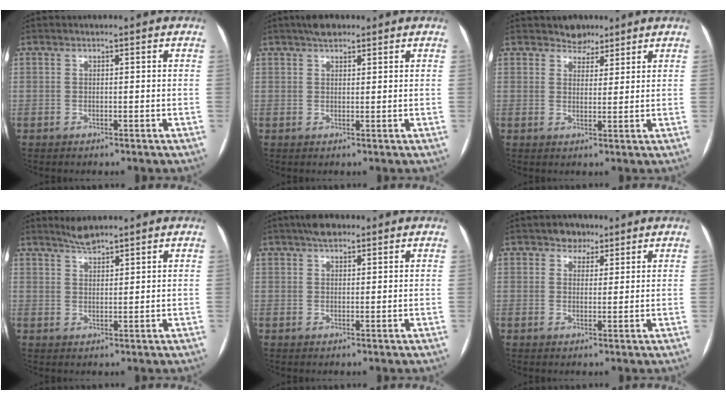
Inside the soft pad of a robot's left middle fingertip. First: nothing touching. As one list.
[{"total": 3.1, "force": [2.4, 1.2, 1.5], "torque": [-0.027, 0.013, 0.038]}, {"total": 3.3, "force": [2.8, 1.9, 0.2], "torque": [0.001, 0.001, 0.042]}, {"total": 3.1, "force": [2.8, 0.2, 1.1], "torque": [-0.023, 0.003, 0.054]}, {"total": 3.6, "force": [2.7, 1.4, 1.9], "torque": [-0.036, 0.015, 0.046]}, {"total": 3.1, "force": [2.1, 2.2, 0.6], "torque": [-0.006, 0.004, 0.028]}]